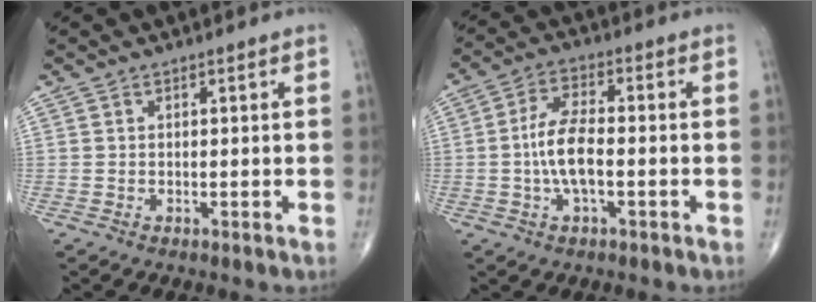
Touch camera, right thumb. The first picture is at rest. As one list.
[{"total": 8.1, "force": [-1.3, 3.3, 7.3], "torque": [-0.148, 0.019, -0.029]}]